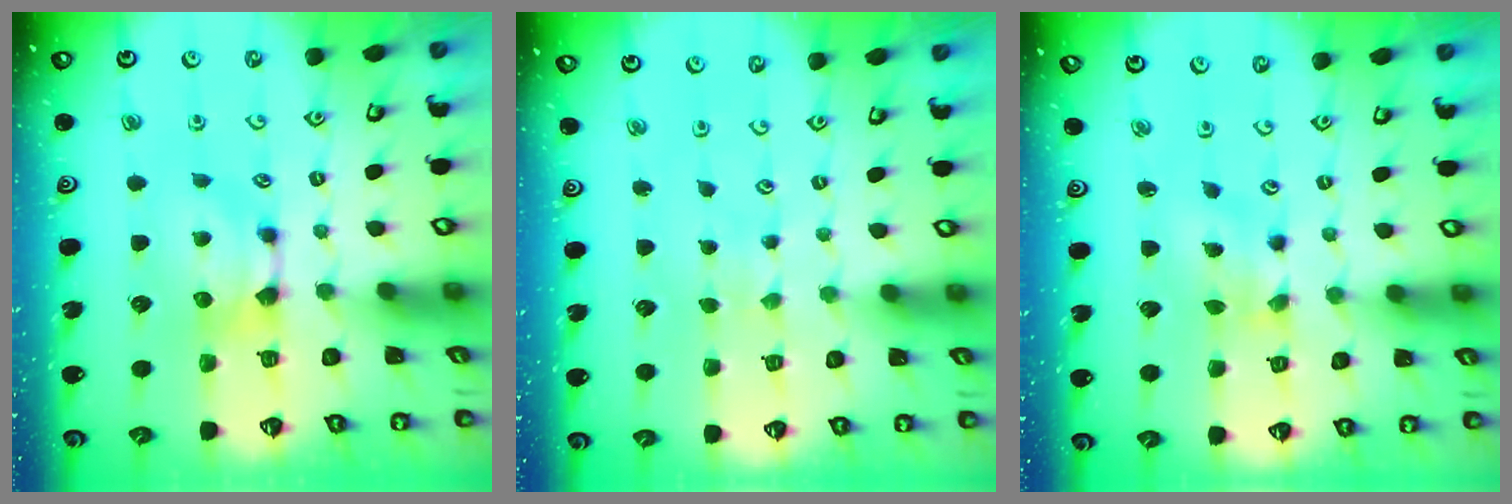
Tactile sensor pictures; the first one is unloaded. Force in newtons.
{"total": 3.8, "press": 3.8, "slide": 0.2}
{"total": 1.5, "press": 1.0, "slide": 1.1}